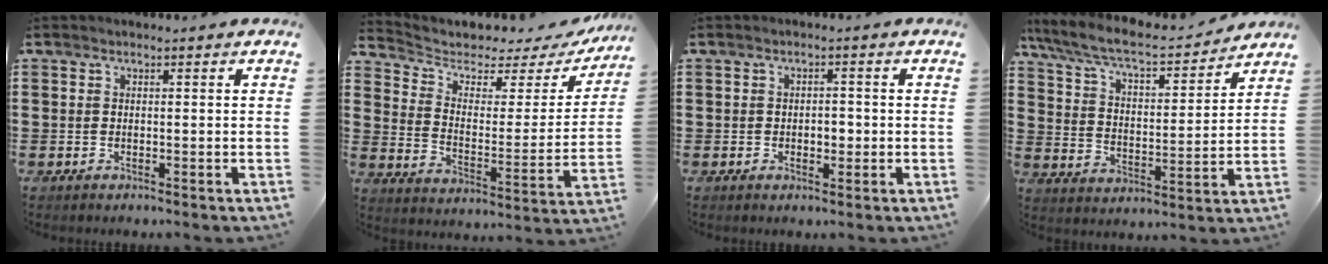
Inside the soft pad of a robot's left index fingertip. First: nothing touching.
{"total": 3.6, "force": [2.5, 2.0, 1.5], "torque": [-0.051, -0.018, 0.038]}
{"total": 2.1, "force": [-0.3, 1.3, 1.7], "torque": [-0.034, 0.005, -0.009]}
{"total": 7.7, "force": [6.6, 1.3, 3.6], "torque": [-0.099, -0.035, 0.109]}